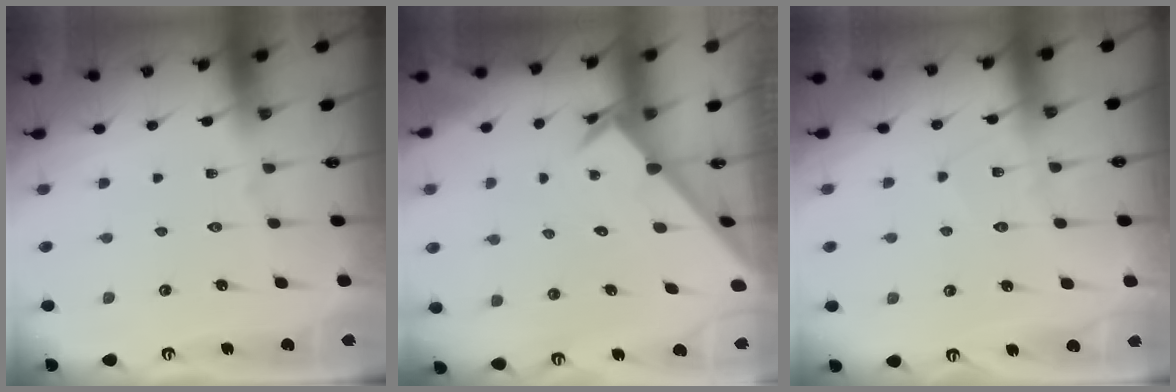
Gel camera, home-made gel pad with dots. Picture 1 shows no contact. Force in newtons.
{"total": 2.6, "press": 2.6, "slide": 0.2}
{"total": 6.2, "press": 6.2, "slide": 0.5}